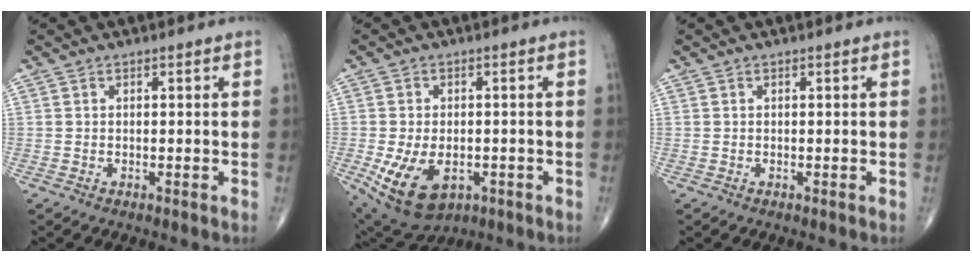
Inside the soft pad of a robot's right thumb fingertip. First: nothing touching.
{"total": 11.8, "force": [-3.6, 7.3, 8.5], "torque": [-0.151, 0.001, -0.042]}
{"total": 0.0}